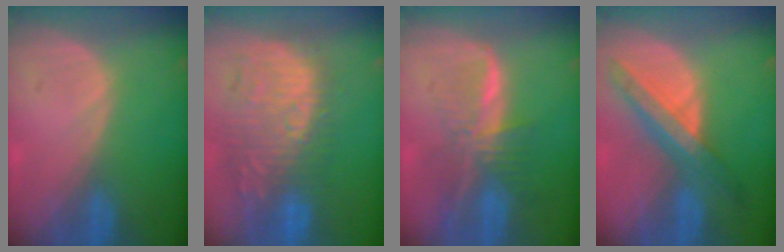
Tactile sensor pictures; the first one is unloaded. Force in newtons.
{"total": 11.8, "press": 11.2, "slide": 3.9}
{"total": 8.2, "press": 6.8, "slide": 4.5}
{"total": 7.8, "press": 7.2, "slide": 3.0}